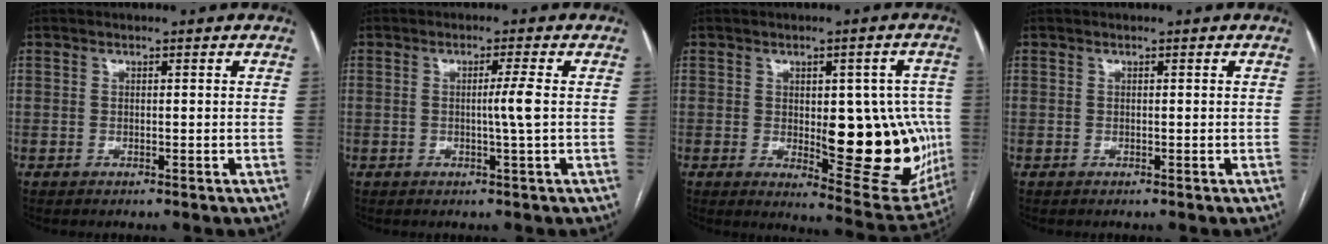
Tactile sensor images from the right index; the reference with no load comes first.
{"total": 3.1, "force": [-0.1, -0.9, 3.0], "torque": [-0.051, -0.004, -0.003]}
{"total": 16.8, "force": [-1.4, 6.3, 15.5], "torque": [-0.166, 0.004, 0.001]}
{"total": 0.0}